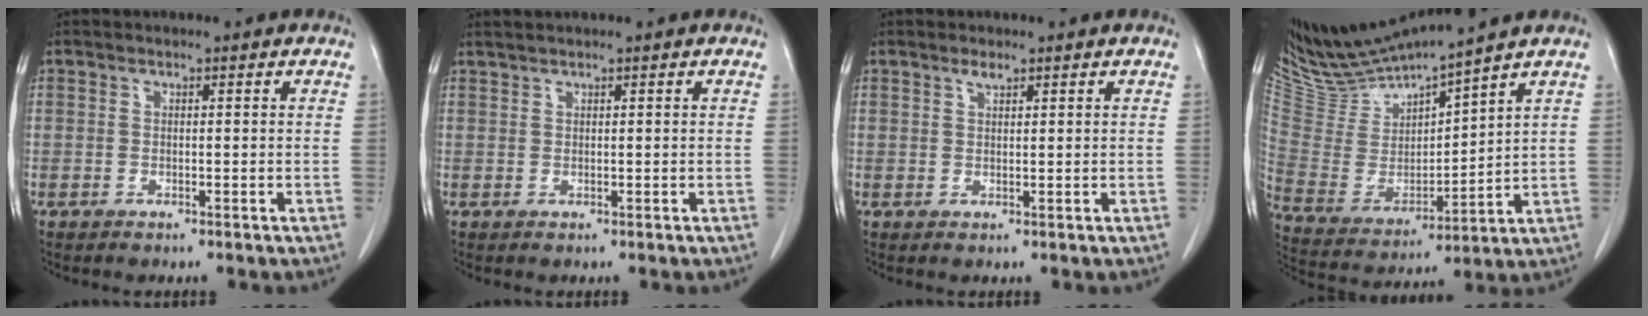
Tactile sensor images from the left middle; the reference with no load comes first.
{"total": 1.2, "force": [1.2, -0.2, 0.4], "torque": [-0.009, 0.007, 0.028]}
{"total": 1.0, "force": [0.8, 0.2, 0.5], "torque": [-0.017, -0.002, 0.016]}
{"total": 13.1, "force": [12.5, -0.3, 3.7], "torque": [-0.081, -0.016, 0.258]}